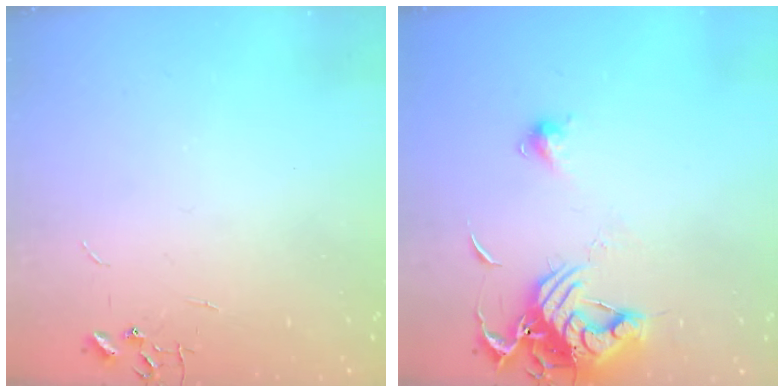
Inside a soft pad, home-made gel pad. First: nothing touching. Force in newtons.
{"total": 11.6, "press": 11.6, "slide": 1.3}